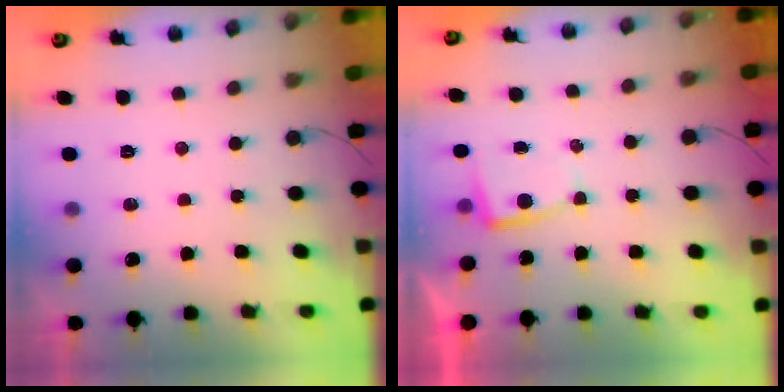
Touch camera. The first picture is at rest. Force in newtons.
{"total": 2.0, "press": 2.0, "slide": 0.3}